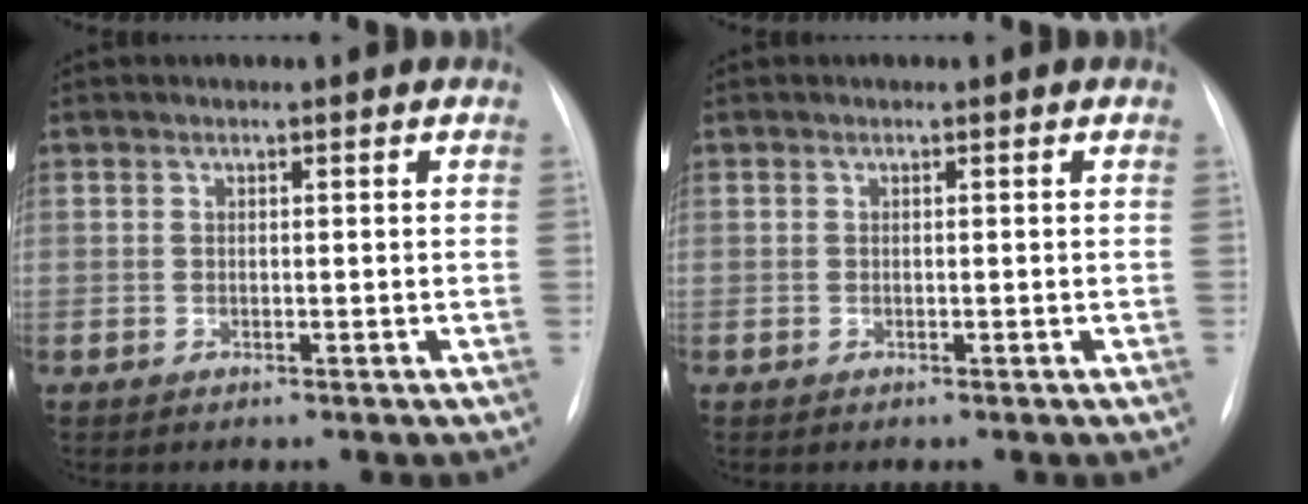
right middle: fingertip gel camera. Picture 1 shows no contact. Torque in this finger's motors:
{"motor_torque": [-0.01, -0.09, -0.01, 0.00]}